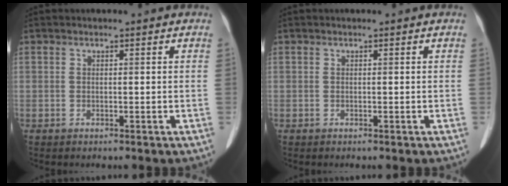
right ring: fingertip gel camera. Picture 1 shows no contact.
{"total": 0.0}